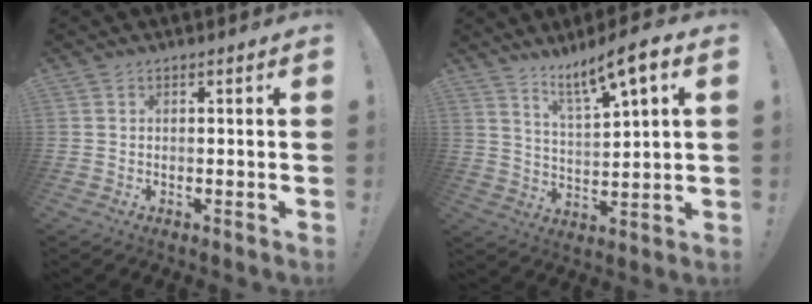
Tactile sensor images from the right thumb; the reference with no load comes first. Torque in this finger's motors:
{"motor_torque": [0.00, 0.00, 0.14, 0.27, 0.12]}